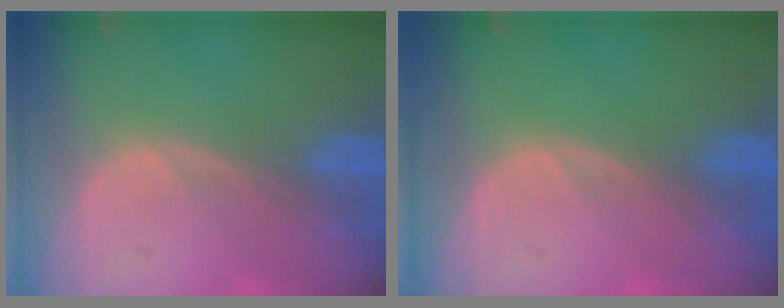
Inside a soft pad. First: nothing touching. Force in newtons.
{"total": 0.0}